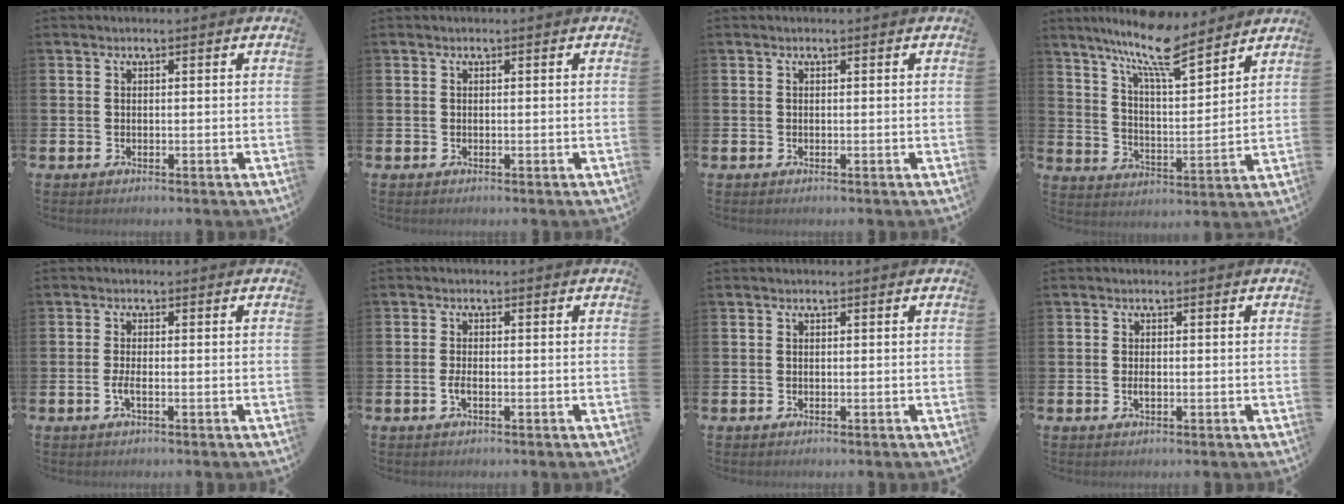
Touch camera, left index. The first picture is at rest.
{"total": 0.0}
{"total": 0.0}
{"total": 10.5, "force": [9.2, 1.8, 4.7], "torque": [-0.113, -0.053, 0.162]}
{"total": 1.5, "force": [-0.5, 0.3, 1.4], "torque": [-0.034, 0.003, -0.009]}
{"total": 1.5, "force": [-0.6, 0.5, 1.3], "torque": [-0.031, 0.004, -0.011]}
{"total": 0.0}
{"total": 1.1, "force": [-0.2, 0.4, 0.9], "torque": [-0.018, 0.000, -0.005]}